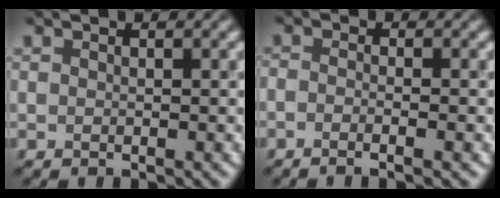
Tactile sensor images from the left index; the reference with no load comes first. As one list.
[{"total": 2.0, "force": [-1.3, 0.5, 1.4], "torque": [-0.011, 0.004, -0.020]}]